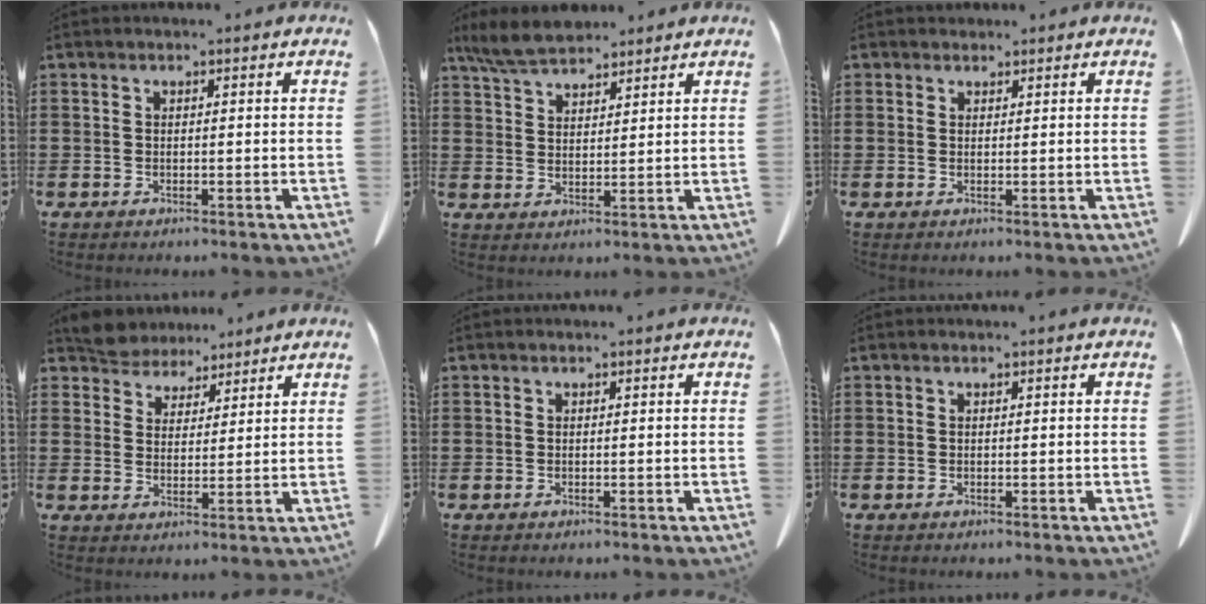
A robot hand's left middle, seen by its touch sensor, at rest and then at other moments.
{"total": 5.9, "force": [5.1, 1.6, 2.3], "torque": [-0.062, -0.008, 0.098]}
{"total": 1.0, "force": [0.9, 0.5, 0.0], "torque": [-0.004, 0.002, 0.019]}
{"total": 4.9, "force": [4.5, 1.7, -0.2], "torque": [-0.020, -0.014, 0.086]}
{"total": 0.0}
{"total": 0.0}